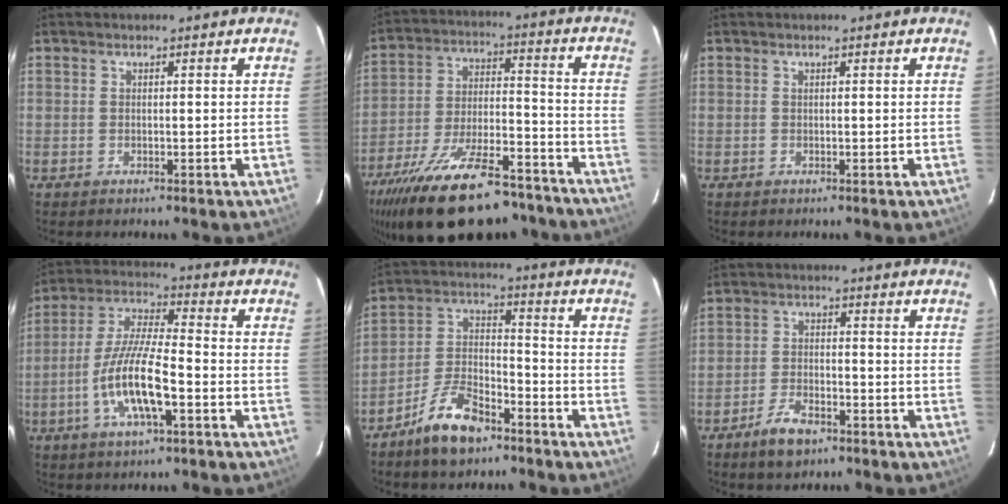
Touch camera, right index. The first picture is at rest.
{"total": 26.6, "force": [-20.5, 9.5, 14.0], "torque": [-0.264, -0.025, -0.303]}
{"total": 0.0}
{"total": 12.4, "force": [-4.8, 2.7, 11.1], "torque": [-0.229, -0.005, -0.093]}
{"total": 10.8, "force": [-7.8, 4.4, 6.0], "torque": [-0.126, 0.017, -0.144]}
{"total": 6.3, "force": [-4.5, 2.7, 3.5], "torque": [-0.085, 0.000, -0.080]}